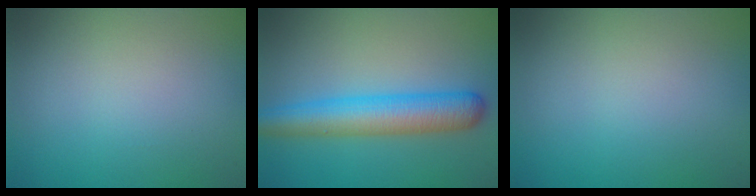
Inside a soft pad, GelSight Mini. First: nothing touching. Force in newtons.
{"total": 5.6, "press": 5.6, "slide": 0.1}
{"total": 0.0}